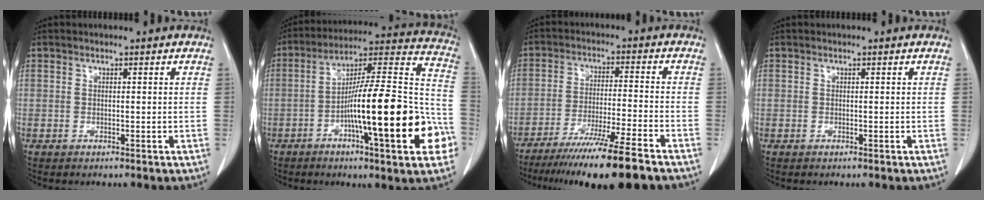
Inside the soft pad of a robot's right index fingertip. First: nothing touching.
{"total": 24.7, "force": [-7.6, 3.0, 23.4], "torque": [-0.290, 0.014, -0.113]}
{"total": 15.3, "force": [-11.9, -0.7, 9.5], "torque": [-0.147, -0.042, -0.191]}
{"total": 0.0}